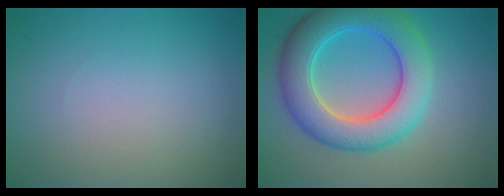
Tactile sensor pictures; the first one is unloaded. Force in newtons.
{"total": 8.3, "press": 8.2, "slide": 0.5}